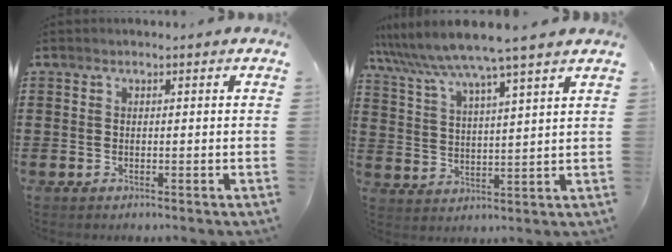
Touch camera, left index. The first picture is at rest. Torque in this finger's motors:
{"motor_torque": [1.56, -0.58, 0.61, 0.21]}